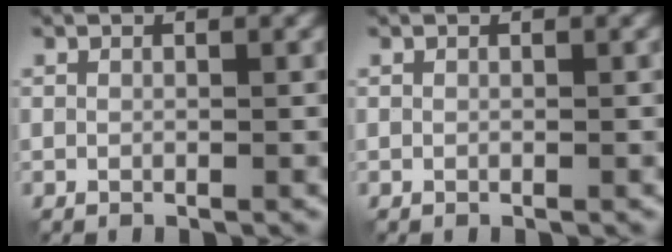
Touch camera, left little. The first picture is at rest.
{"total": 0.0}